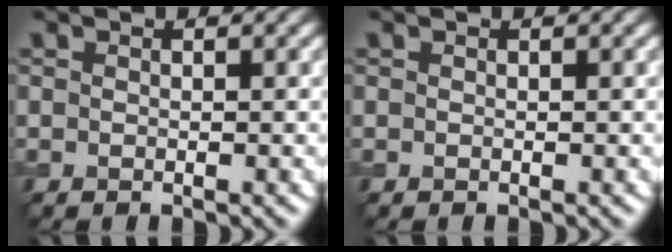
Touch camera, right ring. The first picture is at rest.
{"total": 0.0}